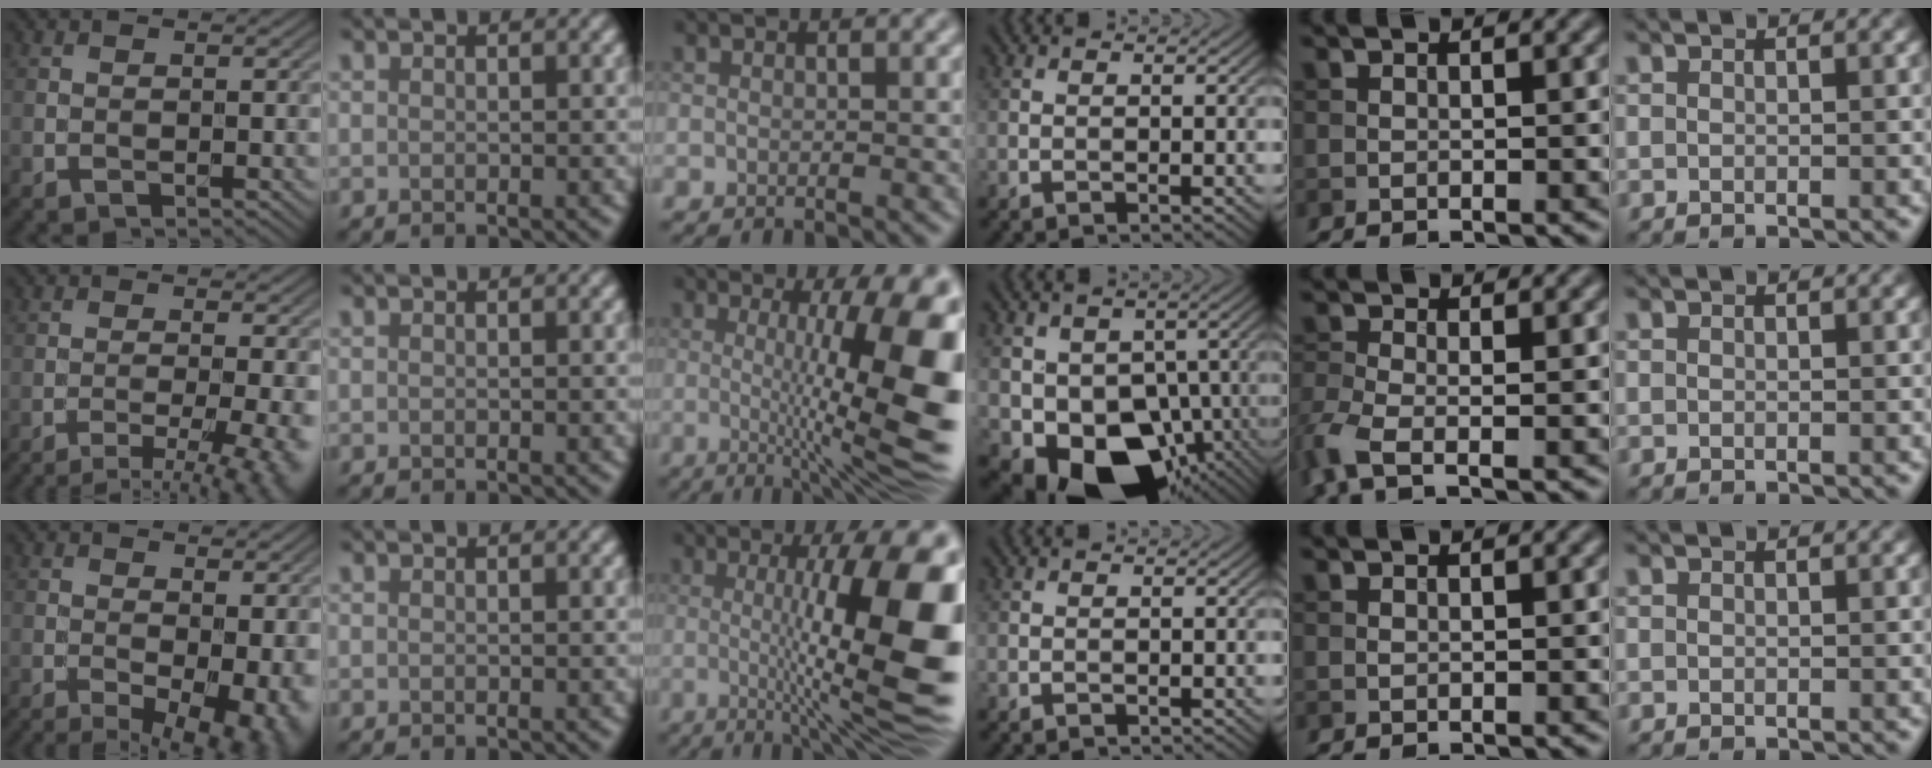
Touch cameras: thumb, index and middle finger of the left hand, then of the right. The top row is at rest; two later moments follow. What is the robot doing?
{"motion": "unscrew", "object": "dispenser bottle"}